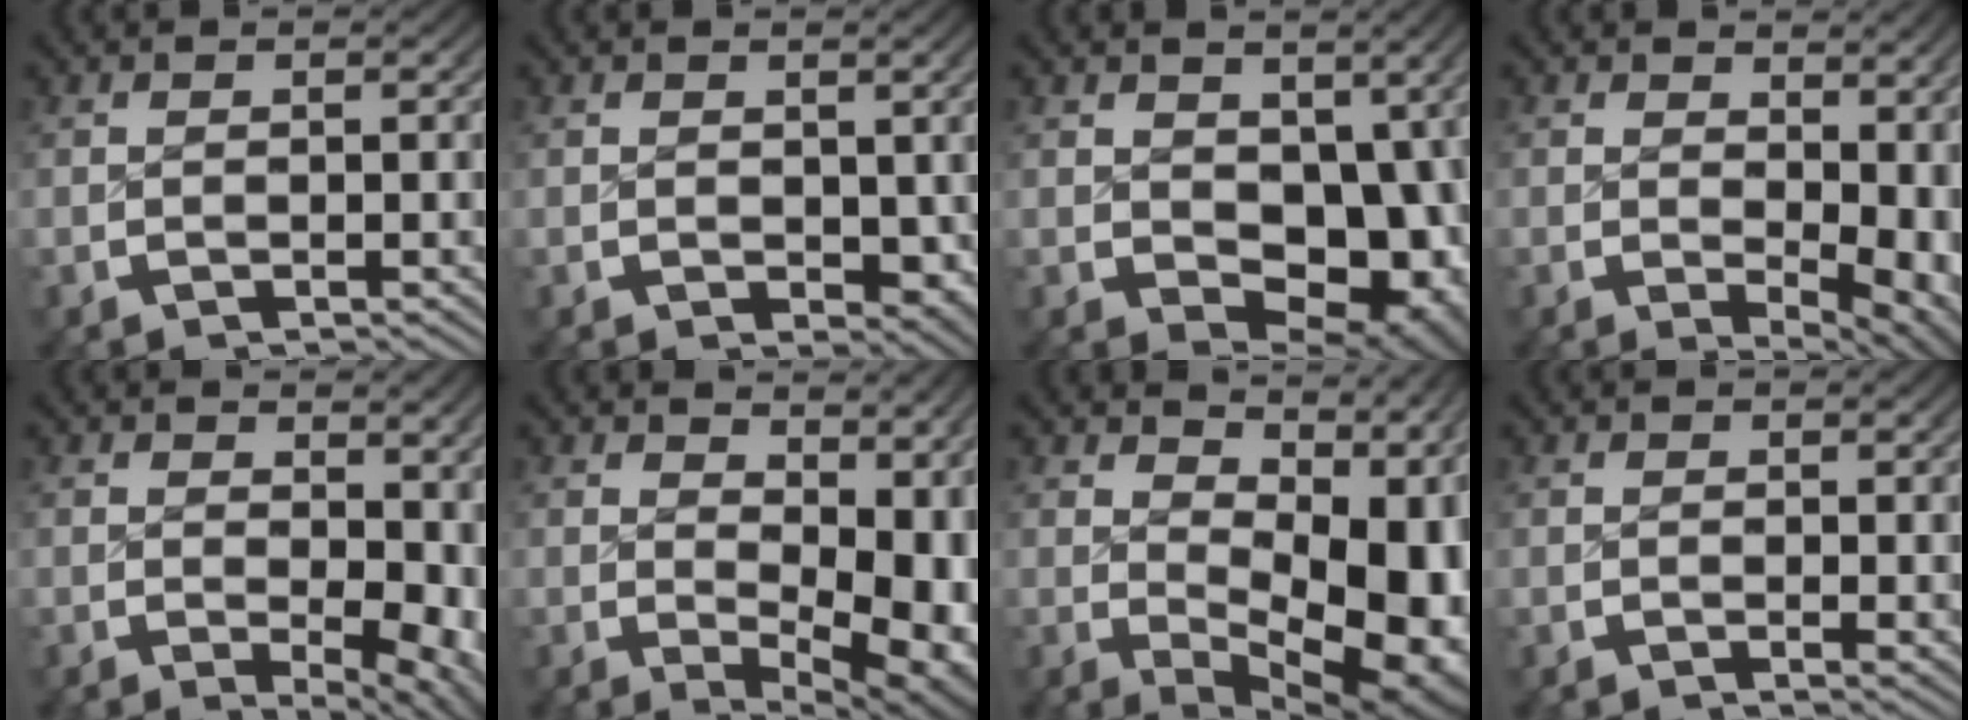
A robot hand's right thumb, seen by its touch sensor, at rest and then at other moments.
{"total": 1.9, "force": [0.4, 1.4, 1.2], "torque": [-0.010, -0.012, 0.017]}
{"total": 9.3, "force": [-0.1, 6.5, 6.6], "torque": [-0.110, -0.055, 0.027]}
{"total": 6.0, "force": [0.6, 3.6, 4.7], "torque": [-0.061, -0.028, 0.022]}
{"total": 5.5, "force": [0.6, 3.4, 4.3], "torque": [-0.057, -0.025, 0.018]}
{"total": 8.3, "force": [0.4, 4.9, 6.6], "torque": [-0.093, -0.039, 0.029]}
{"total": 13.2, "force": [0.6, 7.6, 10.7], "torque": [-0.150, -0.033, 0.029]}
{"total": 1.0, "force": [0.6, 0.5, 0.7], "torque": [-0.001, -0.005, 0.010]}